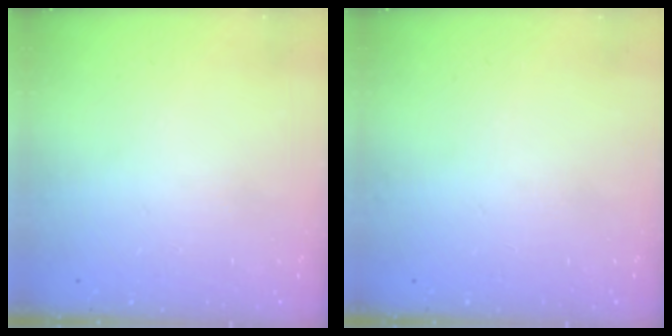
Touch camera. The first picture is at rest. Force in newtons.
{"total": 0.0}